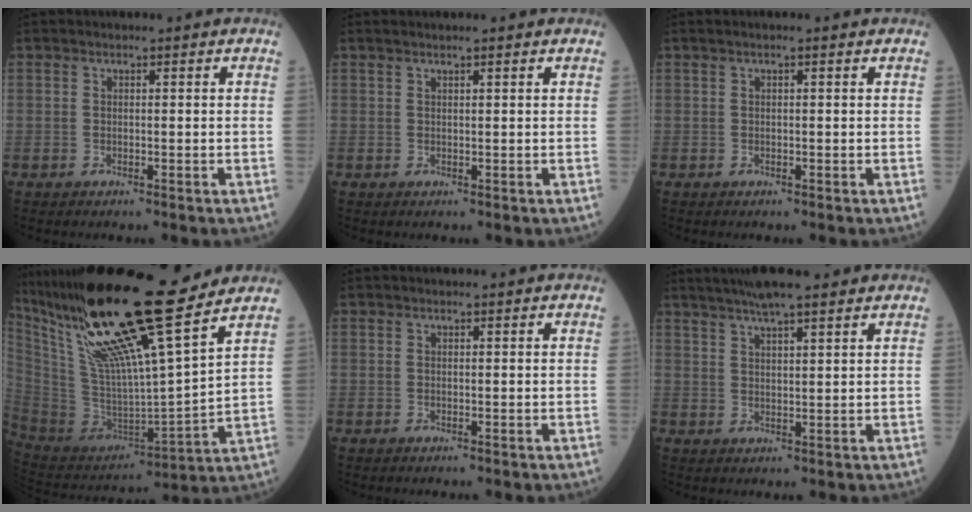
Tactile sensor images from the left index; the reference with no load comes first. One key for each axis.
{"total": 1.8, "fx": 1.5, "fy": -0.1, "fz": 0.9, "tx": -0.014, "ty": 0.022, "tz": 0.026}
{"total": 0.8, "fx": 0.5, "fy": -0.1, "fz": 0.6, "tx": -0.018, "ty": 0.013, "tz": 0.008}
{"total": 24.0, "fx": 17.8, "fy": 0.6, "fz": 16.0, "tx": -0.295, "ty": -0.004, "tz": 0.325}
{"total": 0.0}
{"total": 8.6, "fx": 6.9, "fy": 0.6, "fz": 5.1, "tx": -0.080, "ty": 0.029, "tz": 0.106}